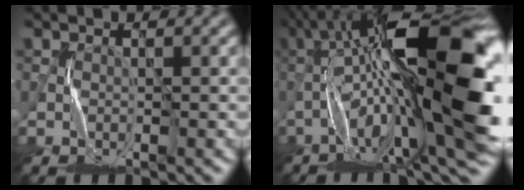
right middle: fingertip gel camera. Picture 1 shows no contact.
{"total": 19.5, "force": [-1.6, 6.0, 18.4], "torque": [-0.317, 0.032, -0.033]}